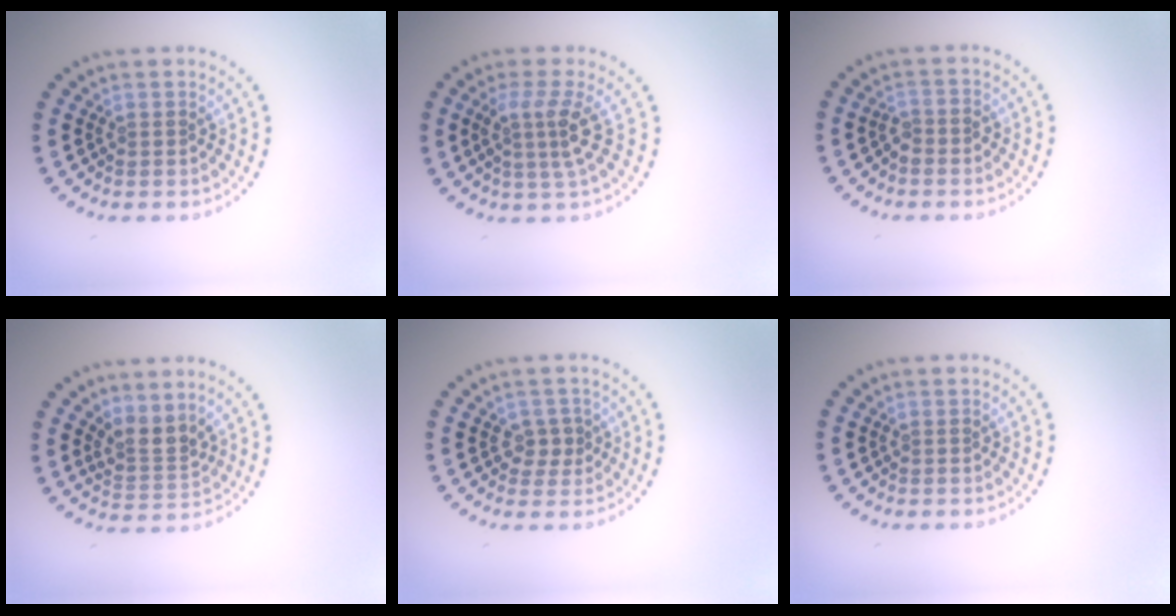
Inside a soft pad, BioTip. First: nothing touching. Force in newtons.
{"total": 3.1, "press": 2.2, "slide": 2.1}
{"total": 1.3, "press": 1.1, "slide": 0.6}
{"total": 2.6, "press": 1.9, "slide": 1.8}
{"total": 1.9, "press": 1.7, "slide": 0.7}
{"total": 0.0}